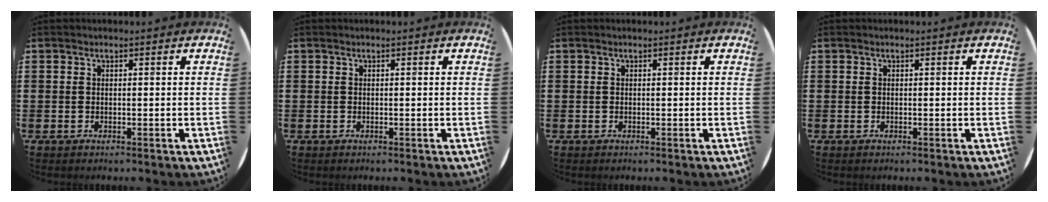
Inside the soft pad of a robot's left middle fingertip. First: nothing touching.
{"total": 0.0}
{"total": 0.0}
{"total": 0.0}